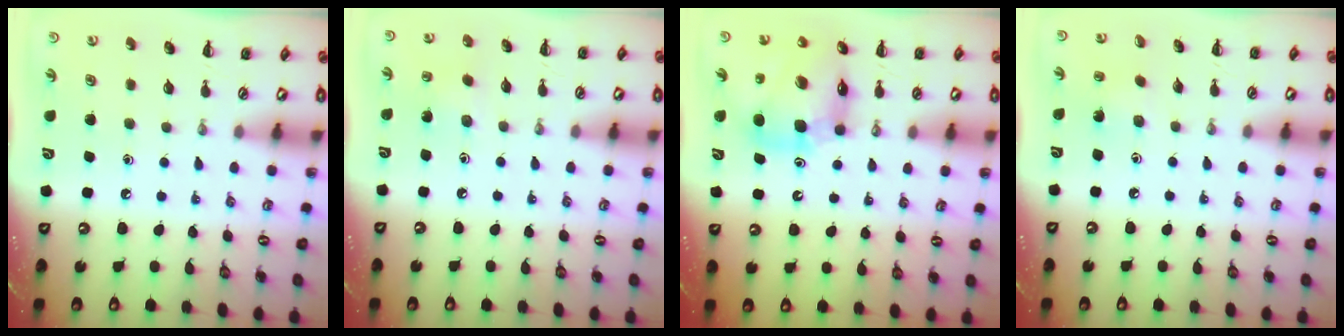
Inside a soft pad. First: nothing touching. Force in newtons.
{"total": 1.5, "press": 1.4, "slide": 0.6}
{"total": 13.1, "press": 12.4, "slide": 4.2}
{"total": 2.6, "press": 2.5, "slide": 0.8}